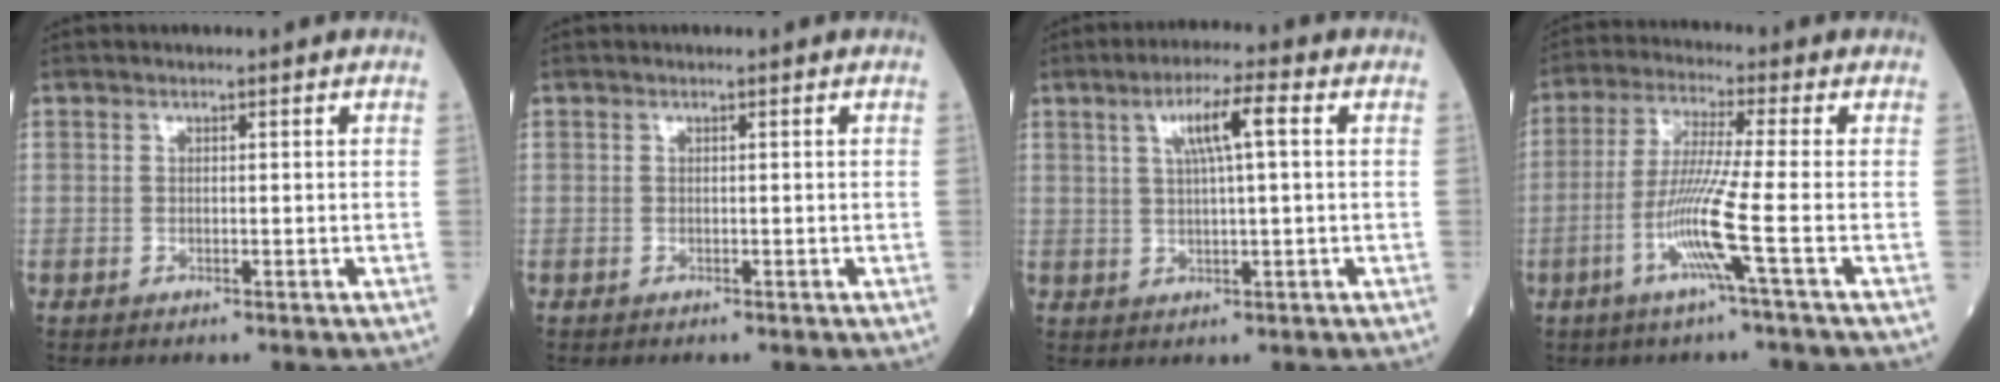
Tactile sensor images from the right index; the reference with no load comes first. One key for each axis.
{"total": 0.0}
{"total": 6.4, "fx": 2.0, "fy": 0.4, "fz": 6.0, "tx": -0.110, "ty": 0.011, "tz": 0.034}
{"total": 8.7, "fx": -3.1, "fy": -1.7, "fz": 8.0, "tx": -0.162, "ty": -0.011, "tz": -0.067}